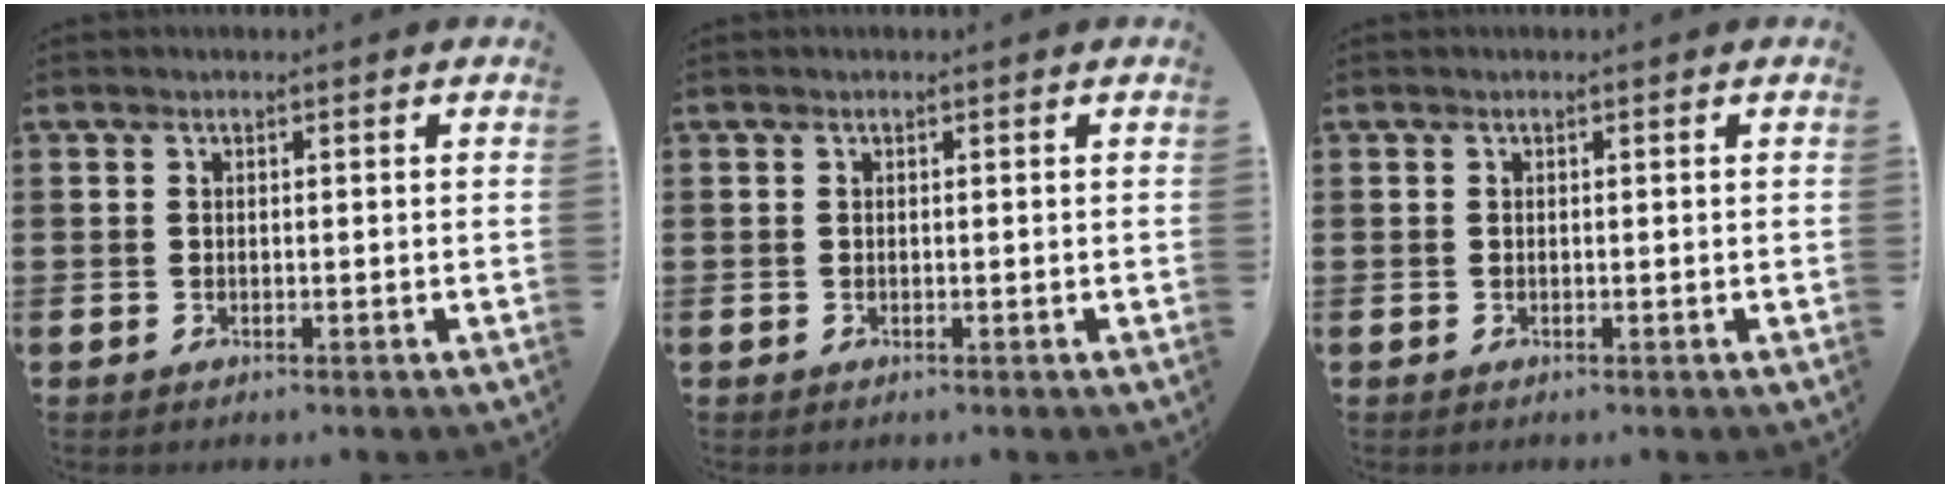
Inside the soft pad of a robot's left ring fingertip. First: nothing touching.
{"total": 0.0}
{"total": 0.0}